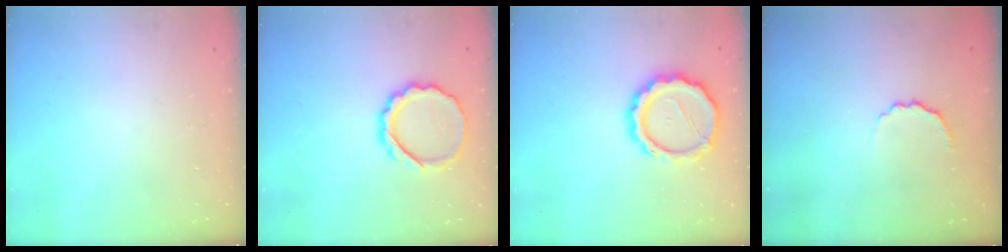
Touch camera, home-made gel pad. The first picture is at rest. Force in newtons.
{"total": 9.9, "press": 9.8, "slide": 1.4}
{"total": 14.5, "press": 14.3, "slide": 2.7}
{"total": 4.0, "press": 3.9, "slide": 1.0}